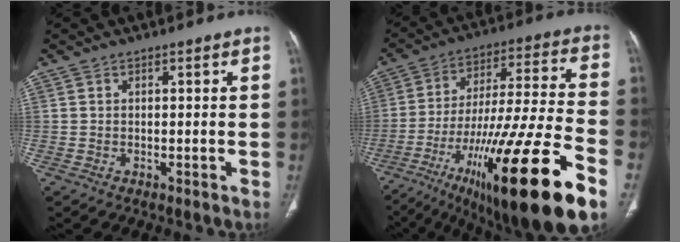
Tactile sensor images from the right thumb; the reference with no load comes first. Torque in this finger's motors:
{"motor_torque": [2.40, 2.61, 2.15, -0.63, 0.72]}